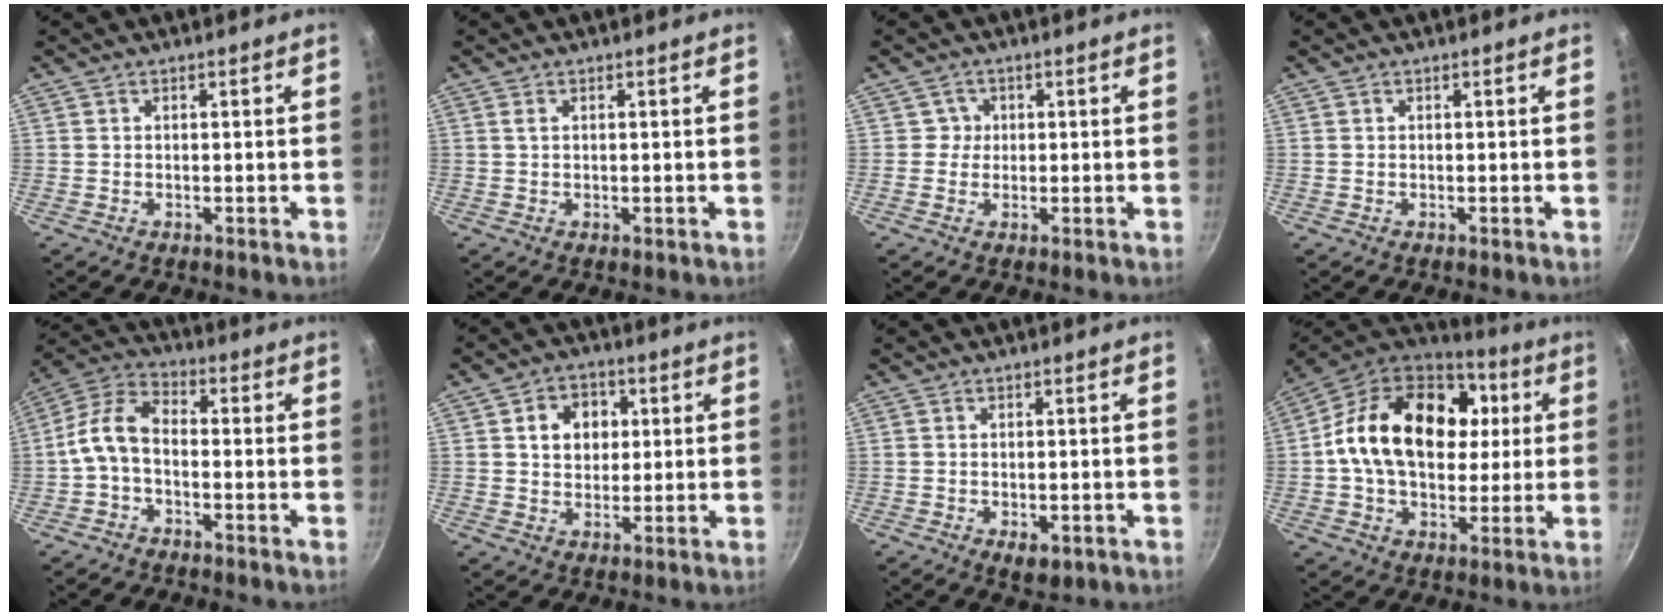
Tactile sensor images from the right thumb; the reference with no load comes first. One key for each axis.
{"total": 0.9, "fx": 0.3, "fy": 0.3, "fz": 0.7, "tx": -0.012, "ty": 0.000, "tz": 0.005}
{"total": 2.3, "fx": 0.4, "fy": 2.3, "fz": 0.1, "tx": 0.018, "ty": 0.004, "tz": 0.002}
{"total": 0.0}
{"total": 8.4, "fx": -1.7, "fy": 5.1, "fz": 6.4, "tx": -0.125, "ty": 0.039, "tz": -0.050}
{"total": 8.1, "fx": 2.0, "fy": 6.6, "fz": 4.3, "tx": -0.039, "ty": 0.005, "tz": 0.027}
{"total": 3.7, "fx": -1.3, "fy": 2.0, "fz": 2.8, "tx": -0.034, "ty": -0.004, "tz": -0.013}
{"total": 25.6, "fx": 4.1, "fy": 17.8, "fz": 17.9, "tx": -0.281, "ty": 0.022, "tz": 0.060}